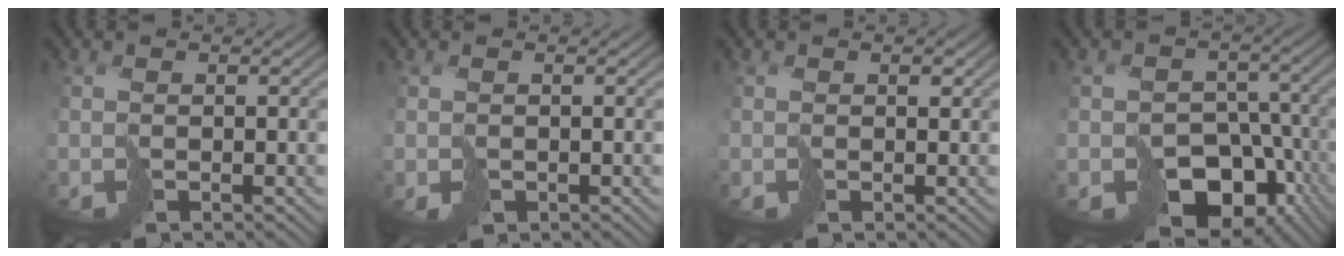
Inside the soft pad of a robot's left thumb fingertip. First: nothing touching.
{"total": 1.2, "force": [-0.3, 1.0, 0.6], "torque": [-0.018, -0.004, -0.005]}
{"total": 1.1, "force": [0.5, 0.7, 0.7], "torque": [-0.012, 0.000, 0.008]}
{"total": 13.4, "force": [-6.2, 9.9, 6.7], "torque": [-0.106, -0.025, -0.091]}